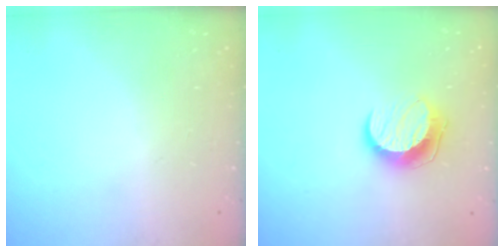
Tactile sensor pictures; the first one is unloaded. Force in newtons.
{"total": 10.2, "press": 10.2, "slide": 0.5}